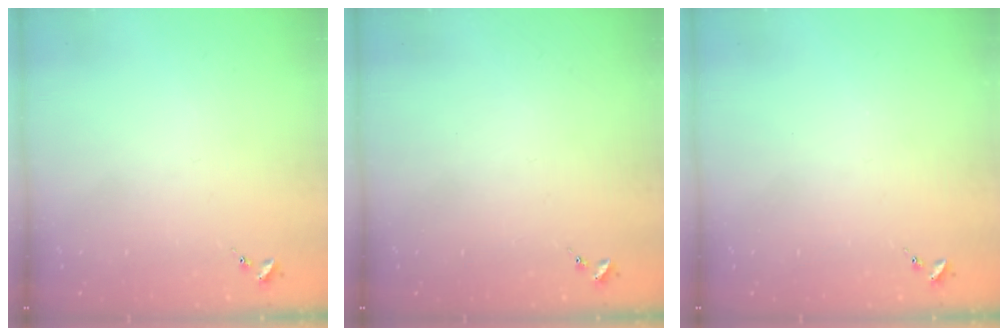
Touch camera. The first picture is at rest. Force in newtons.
{"total": 0.0}
{"total": 0.0}